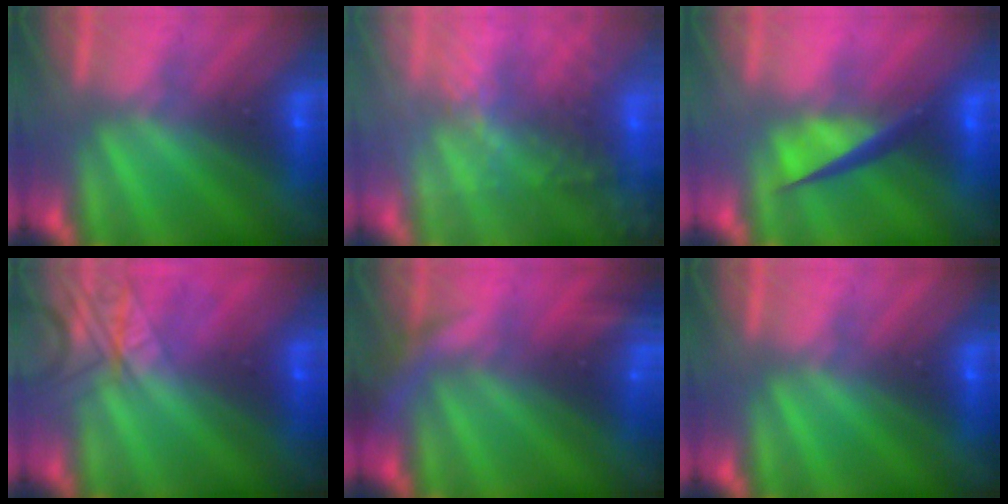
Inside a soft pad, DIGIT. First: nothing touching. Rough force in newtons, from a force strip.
{"total": 9.6}
{"total": 4.5}
{"total": 2.4}
{"total": 7.7}
{"total": 0.0}